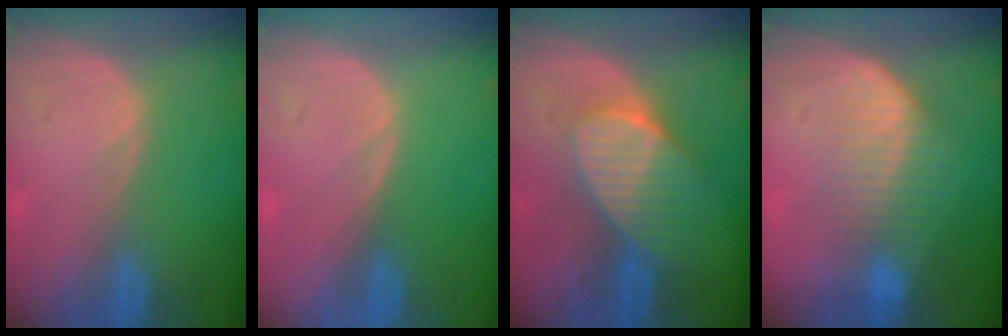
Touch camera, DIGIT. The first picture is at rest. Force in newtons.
{"total": 0.0}
{"total": 7.4, "press": 6.8, "slide": 2.8}
{"total": 7.2, "press": 6.7, "slide": 2.9}